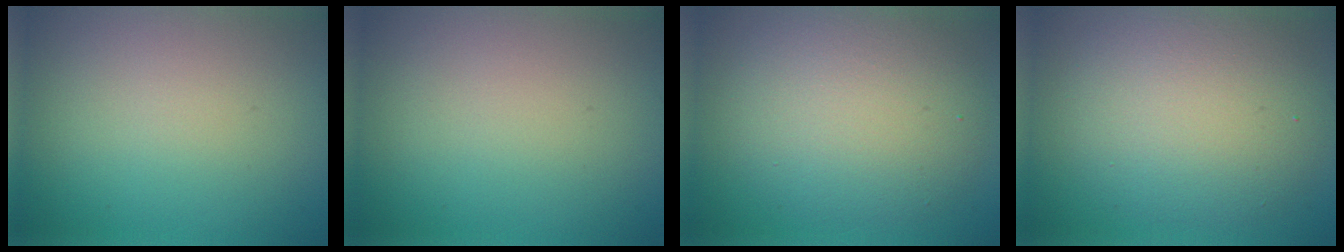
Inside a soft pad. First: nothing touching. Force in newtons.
{"total": 0.0}
{"total": 6.8, "press": 6.8, "slide": 0.3}
{"total": 7.1, "press": 7.1, "slide": 0.6}